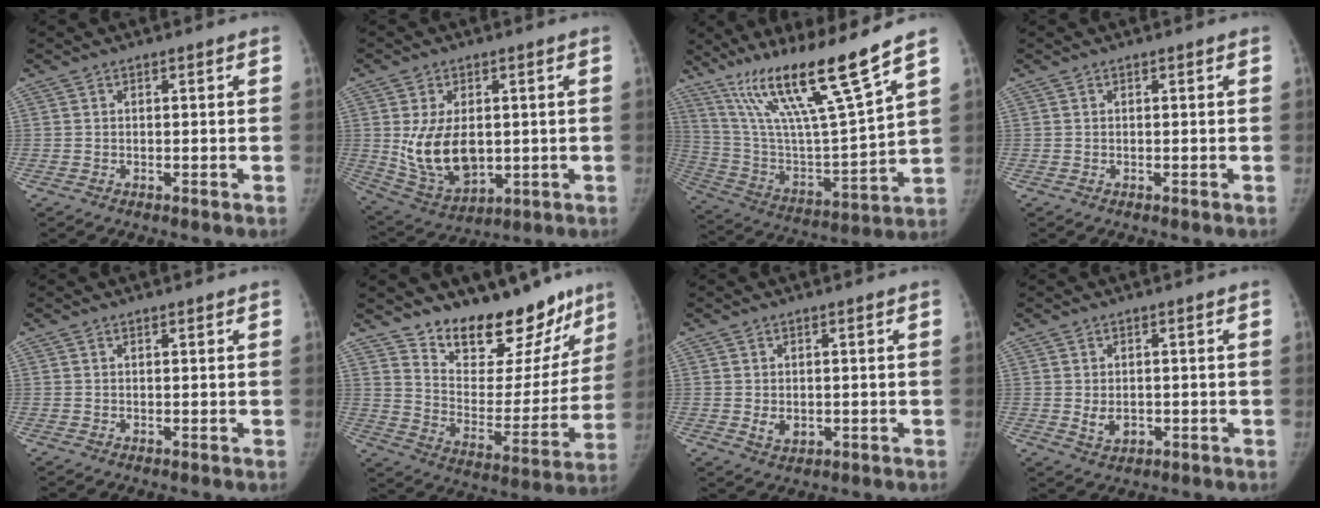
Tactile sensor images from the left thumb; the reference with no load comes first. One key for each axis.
{"total": 12.8, "fx": 0.6, "fy": 8.3, "fz": 9.7, "tx": -0.153, "ty": -0.014, "tz": 0.038}
{"total": 22.0, "fx": 14.9, "fy": 1.2, "fz": 16.2, "tx": -0.268, "ty": -0.062, "tz": 0.276}
{"total": 0.0}
{"total": 0.8, "fx": 0.7, "fy": 0.3, "fz": 0.3, "tx": -0.007, "ty": -0.004, "tz": 0.011}
{"total": 22.9, "fx": 18.1, "fy": 9.9, "fz": 9.9, "tx": -0.099, "ty": -0.120, "tz": 0.274}
{"total": 2.8, "fx": 0.1, "fy": 2.1, "fz": 1.9, "tx": -0.024, "ty": -0.006, "tz": 0.012}
{"total": 3.2, "fx": -0.1, "fy": 2.4, "fz": 2.2, "tx": -0.029, "ty": -0.006, "tz": 0.010}